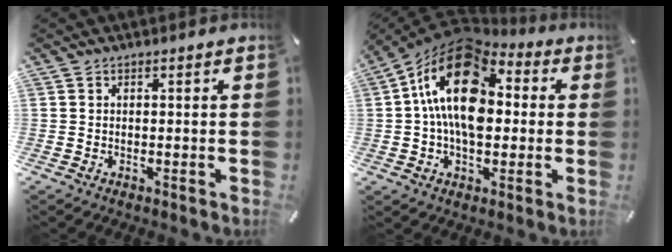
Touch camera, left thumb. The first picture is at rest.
{"total": 19.8, "force": [2.2, 12.7, 15.1], "torque": [-0.279, -0.002, 0.028]}